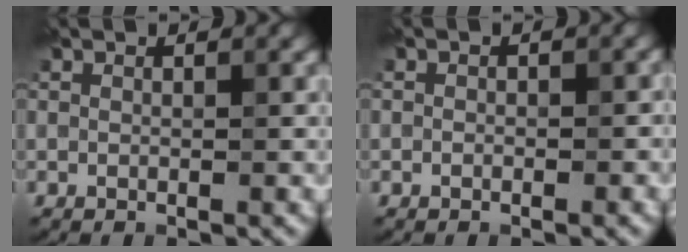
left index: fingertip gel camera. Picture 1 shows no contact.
{"total": 0.6, "force": [-0.3, 0.5, 0.4], "torque": [-0.004, 0.000, -0.004]}